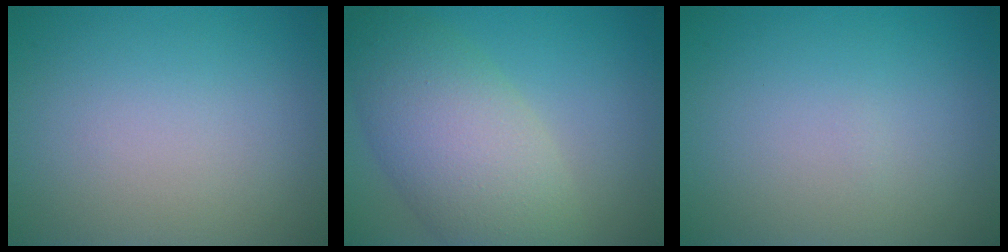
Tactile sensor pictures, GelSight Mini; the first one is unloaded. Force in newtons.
{"total": 7.9, "press": 7.9, "slide": 0.6}
{"total": 0.0}